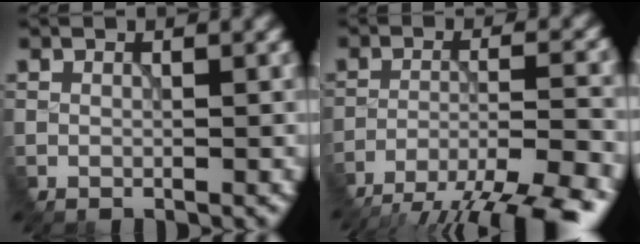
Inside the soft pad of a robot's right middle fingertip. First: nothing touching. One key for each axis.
{"total": 11.9, "fx": -9.8, "fy": 2.3, "fz": 6.3, "tx": -0.102, "ty": -0.014, "tz": -0.133}